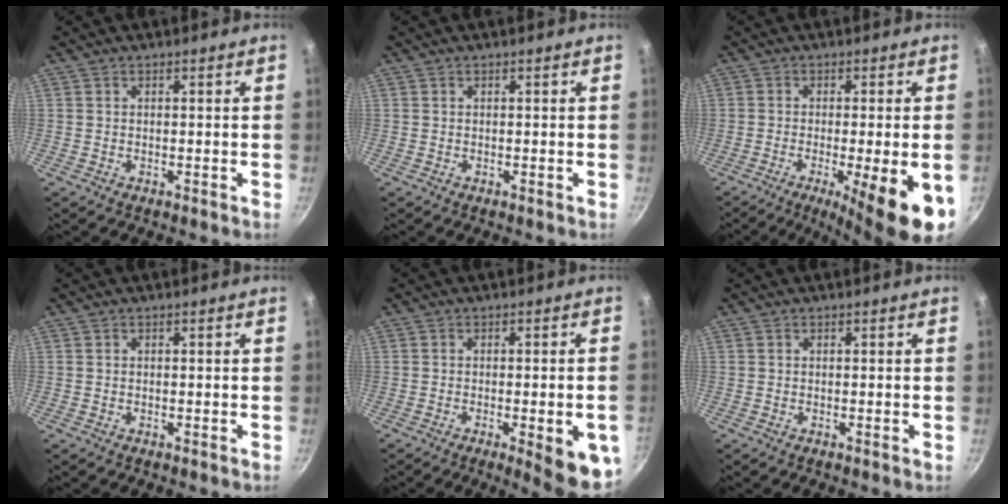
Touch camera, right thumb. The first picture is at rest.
{"total": 0.0}
{"total": 13.7, "force": [-4.9, 2.6, 12.6], "torque": [-0.169, -0.002, -0.065]}
{"total": 0.0}
{"total": 10.2, "force": [-3.5, 2.6, 9.2], "torque": [-0.089, 0.009, -0.038]}
{"total": 0.0}